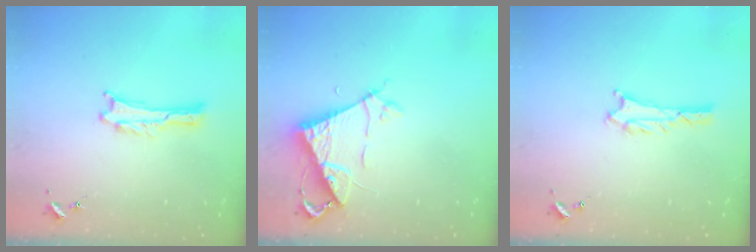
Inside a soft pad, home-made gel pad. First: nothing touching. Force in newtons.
{"total": 7.1, "press": 7.0, "slide": 0.5}
{"total": 0.7, "press": 0.7, "slide": 0.1}